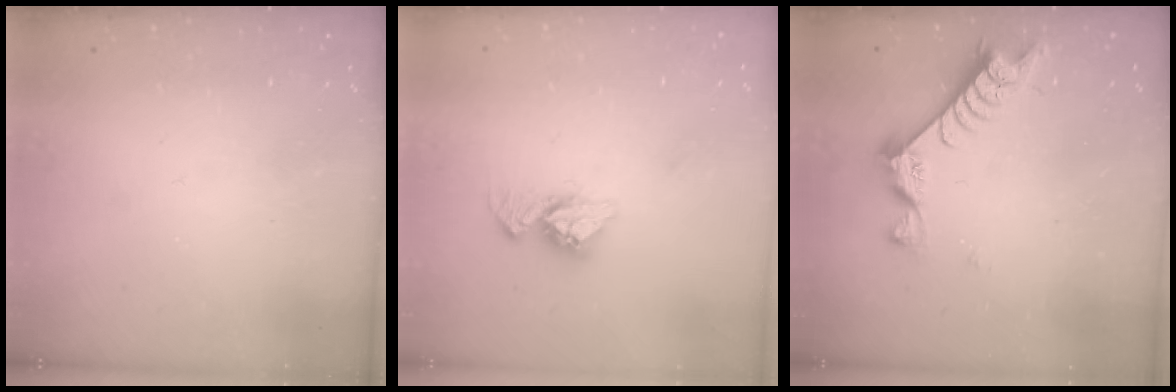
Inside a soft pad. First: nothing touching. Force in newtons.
{"total": 11.1, "press": 11.0, "slide": 0.9}
{"total": 7.2, "press": 7.2, "slide": 1.0}